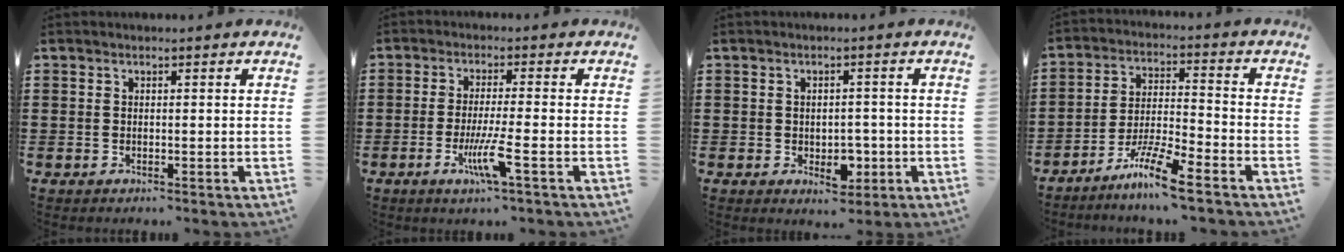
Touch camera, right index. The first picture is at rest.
{"total": 5.9, "force": [-2.4, -0.1, 5.4], "torque": [-0.110, -0.018, -0.047]}
{"total": 3.5, "force": [-1.1, 2.4, 2.3], "torque": [-0.037, 0.000, -0.023]}
{"total": 8.5, "force": [-6.5, 0.5, 5.5], "torque": [-0.116, -0.003, -0.127]}